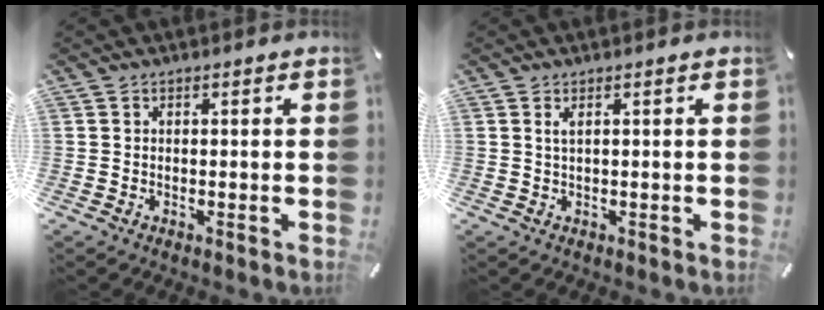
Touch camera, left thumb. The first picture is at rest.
{"total": 1.3, "force": [0.4, 0.3, 1.2], "torque": [-0.025, 0.001, 0.007]}